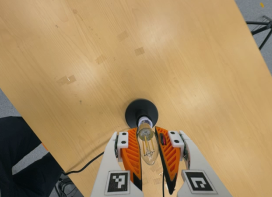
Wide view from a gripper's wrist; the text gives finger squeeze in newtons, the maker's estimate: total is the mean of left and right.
{"total": 22.9, "left": 23.8, "right": 22.0}